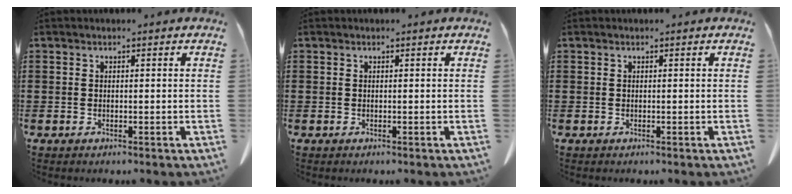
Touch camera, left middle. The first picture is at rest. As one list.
[{"total": 0.0}, {"total": 0.0}]